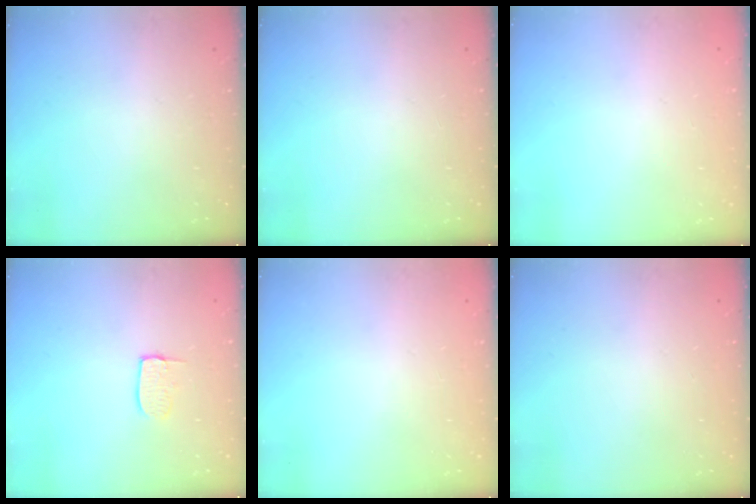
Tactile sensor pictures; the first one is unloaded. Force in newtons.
{"total": 0.0}
{"total": 0.7, "press": 0.6, "slide": 0.3}
{"total": 5.4, "press": 5.4, "slide": 0.3}
{"total": 0.0}
{"total": 0.0}